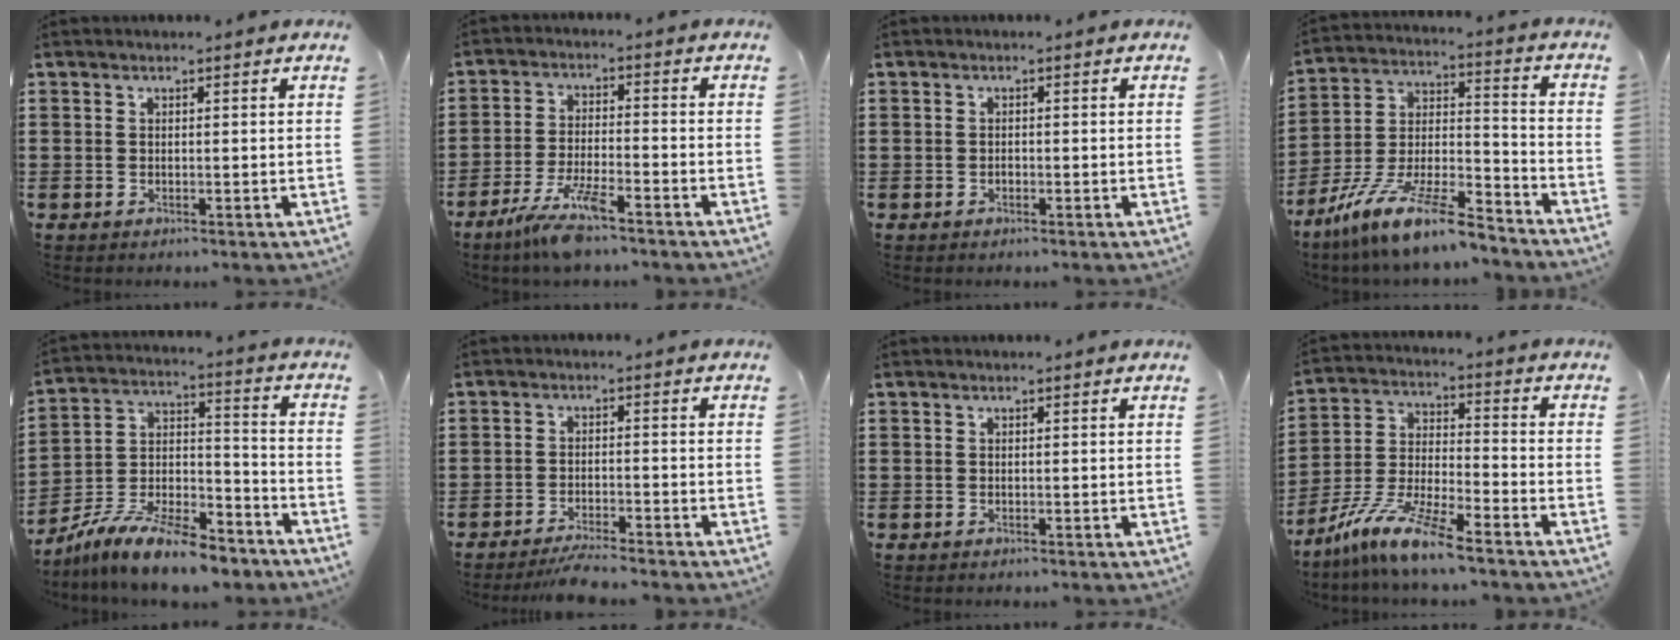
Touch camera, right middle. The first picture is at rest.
{"total": 7.5, "force": [-5.4, 0.9, 5.2], "torque": [-0.113, -0.013, -0.104]}
{"total": 0.8, "force": [-0.5, 0.5, 0.4], "torque": [-0.008, 0.000, -0.010]}
{"total": 13.0, "force": [-10.9, 1.3, 6.9], "torque": [-0.128, 0.024, -0.210]}
{"total": 11.5, "force": [-9.9, 2.3, 5.4], "torque": [-0.096, 0.027, -0.194]}
{"total": 4.0, "force": [-3.9, 0.2, 0.9], "torque": [-0.016, 0.000, -0.078]}
{"total": 0.0}
{"total": 10.7, "force": [-9.0, 0.4, 5.9], "torque": [-0.130, 0.002, -0.183]}